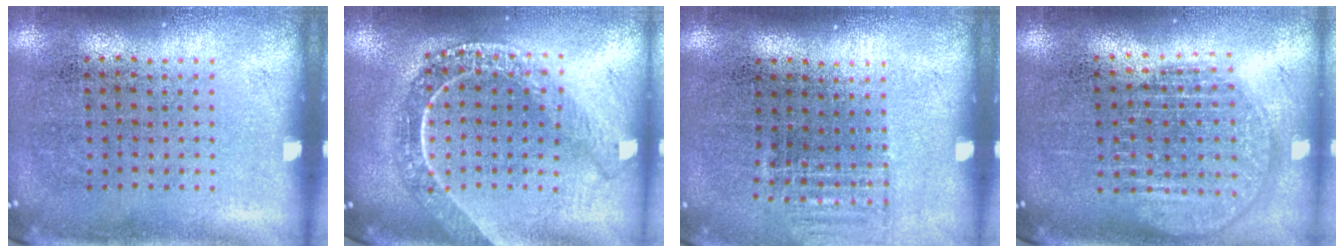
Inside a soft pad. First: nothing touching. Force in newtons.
{"total": 2.3, "press": 1.9, "slide": 1.2}
{"total": 0.9, "press": 0.9, "slide": 0.3}
{"total": 1.8, "press": 1.6, "slide": 0.9}